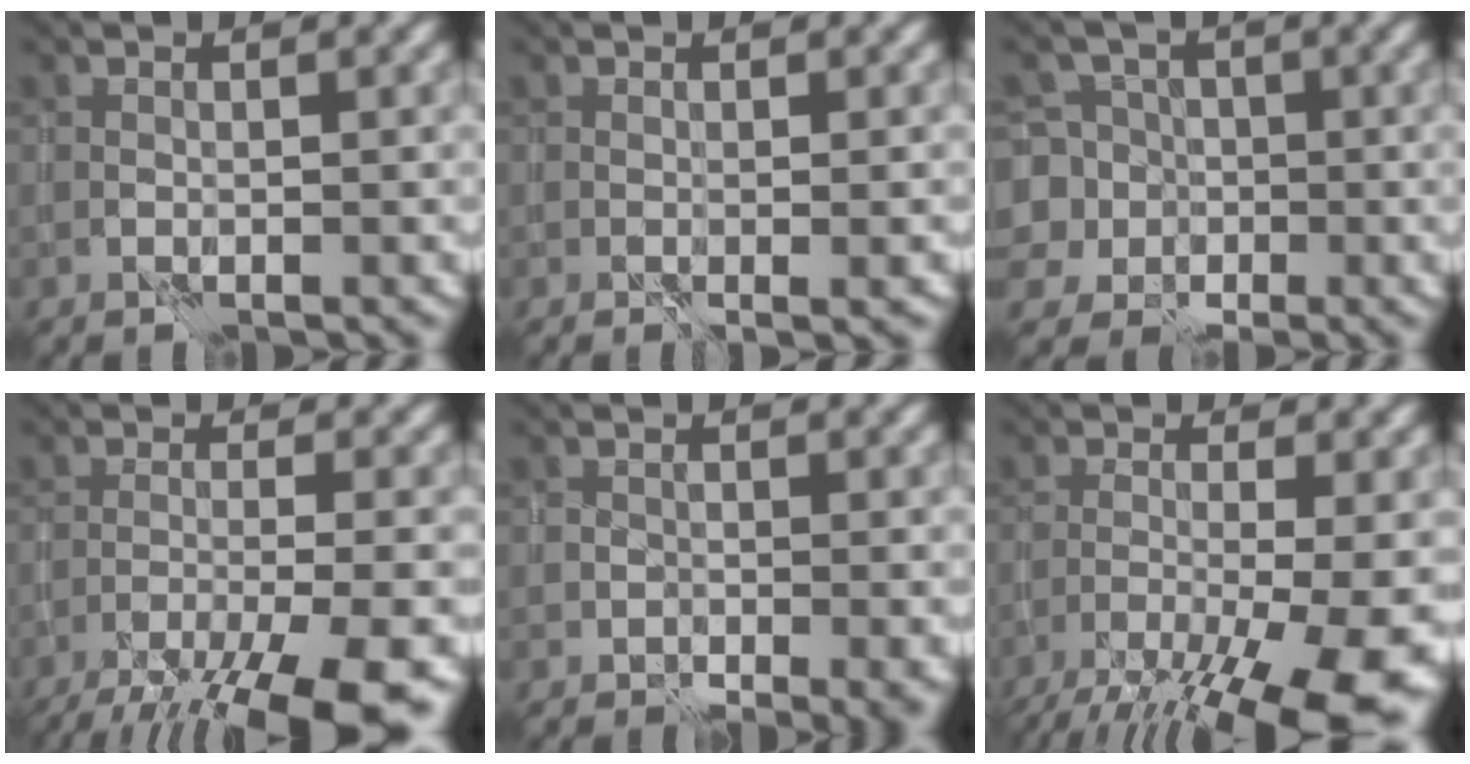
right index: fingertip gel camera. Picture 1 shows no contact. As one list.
[{"total": 0.7, "force": [0.1, 0.2, 0.7], "torque": [-0.010, -0.002, 0.002]}, {"total": 7.5, "force": [-1.3, 7.2, 1.9], "torque": [-0.047, 0.015, -0.059]}, {"total": 10.5, "force": [-7.2, 1.7, 7.4], "torque": [-0.111, -0.018, -0.109]}, {"total": 2.1, "force": [-1.0, 1.1, 1.5], "torque": [-0.014, -0.006, -0.011]}, {"total": 12.0, "force": [-6.3, 3.0, 9.8], "torque": [-0.144, -0.008, -0.095]}]